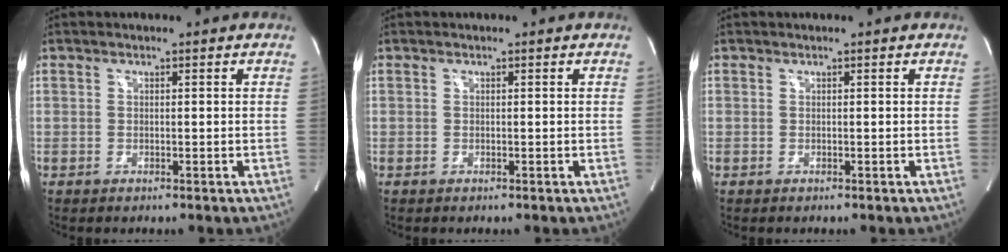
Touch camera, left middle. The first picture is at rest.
{"total": 0.0}
{"total": 0.0}